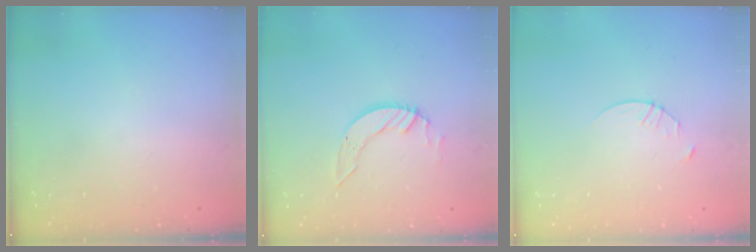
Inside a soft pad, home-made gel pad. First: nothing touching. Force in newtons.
{"total": 5.4, "press": 5.4, "slide": 0.1}
{"total": 2.9, "press": 2.9, "slide": 0.4}